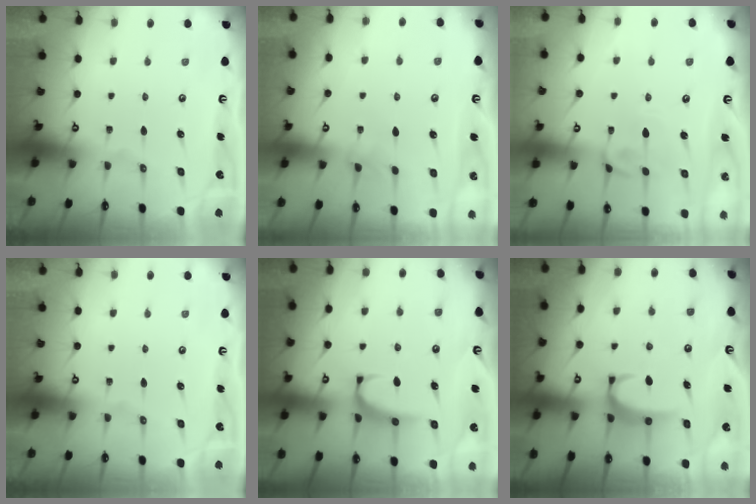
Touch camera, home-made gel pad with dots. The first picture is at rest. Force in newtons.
{"total": 2.8, "press": 2.8, "slide": 0.3}
{"total": 2.5, "press": 2.4, "slide": 0.7}
{"total": 0.0}
{"total": 1.4, "press": 1.2, "slide": 0.7}
{"total": 2.8, "press": 2.7, "slide": 0.4}